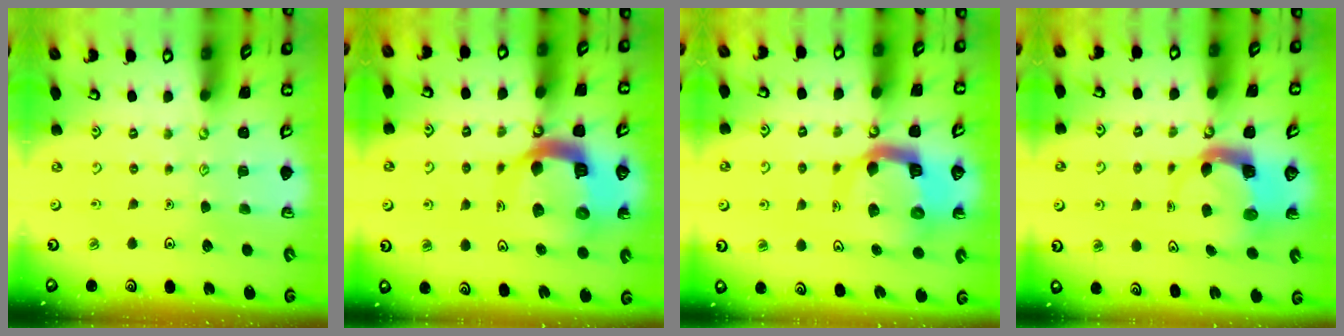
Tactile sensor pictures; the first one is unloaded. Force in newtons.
{"total": 15.7, "press": 15.6, "slide": 1.7}
{"total": 12.1, "press": 12.0, "slide": 1.4}
{"total": 3.8, "press": 3.8, "slide": 0.6}